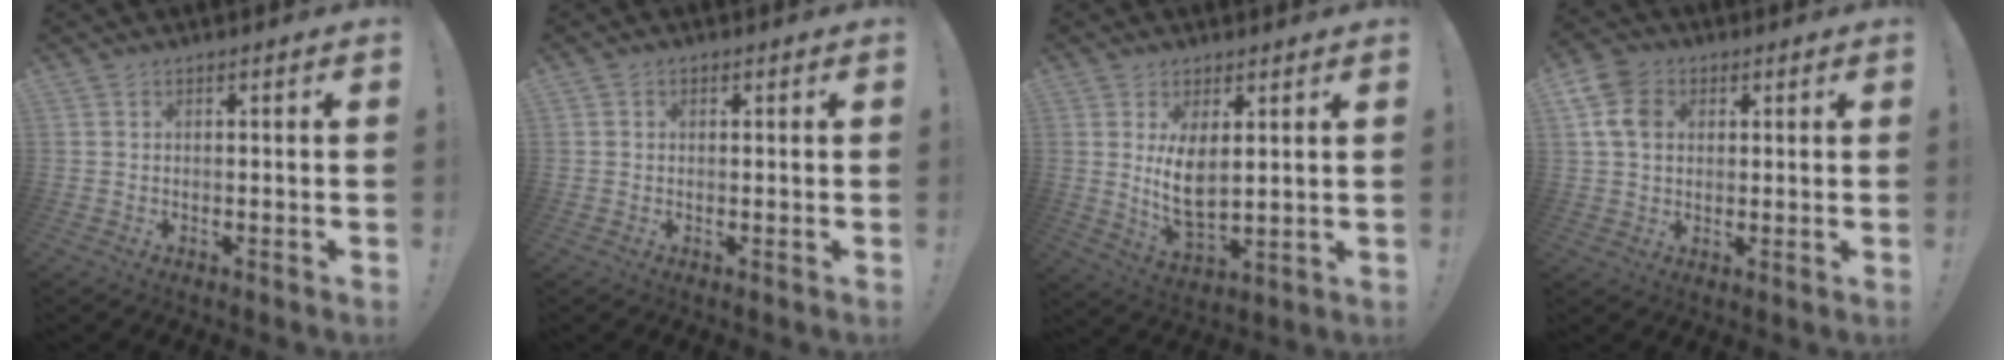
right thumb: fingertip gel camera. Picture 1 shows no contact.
{"total": 0.8, "force": [0.1, 0.8, 0.1], "torque": [0.003, 0.000, 0.001]}
{"total": 8.7, "force": [2.6, 4.2, 7.1], "torque": [-0.125, -0.031, 0.043]}
{"total": 10.0, "force": [2.9, 7.7, 5.7], "torque": [-0.117, 0.005, 0.060]}